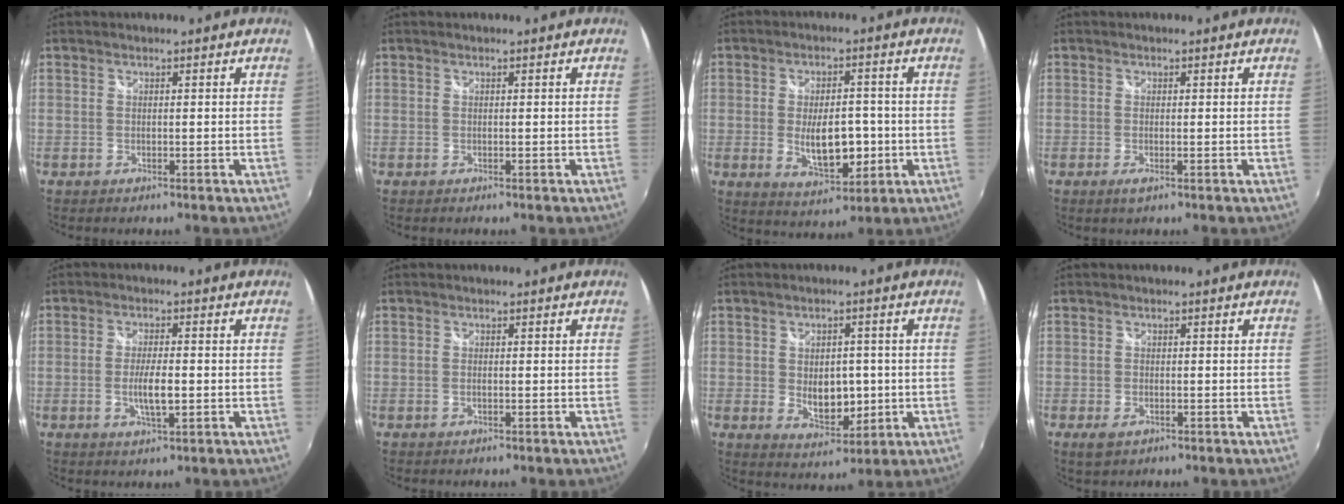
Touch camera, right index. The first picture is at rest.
{"total": 0.0}
{"total": 10.1, "force": [-1.7, 4.9, 8.7], "torque": [-0.154, -0.012, -0.018]}
{"total": 1.4, "force": [-0.4, 0.3, 1.4], "torque": [-0.027, -0.006, -0.008]}
{"total": 4.9, "force": [-1.0, 1.3, 4.7], "torque": [-0.089, -0.007, -0.016]}
{"total": 0.6, "force": [-0.1, 0.2, 0.5], "torque": [-0.013, 0.000, -0.004]}
{"total": 8.2, "force": [-0.7, 5.3, 6.2], "torque": [-0.103, -0.011, 0.001]}
{"total": 2.8, "force": [-1.4, 1.5, 1.8], "torque": [-0.037, -0.006, -0.020]}